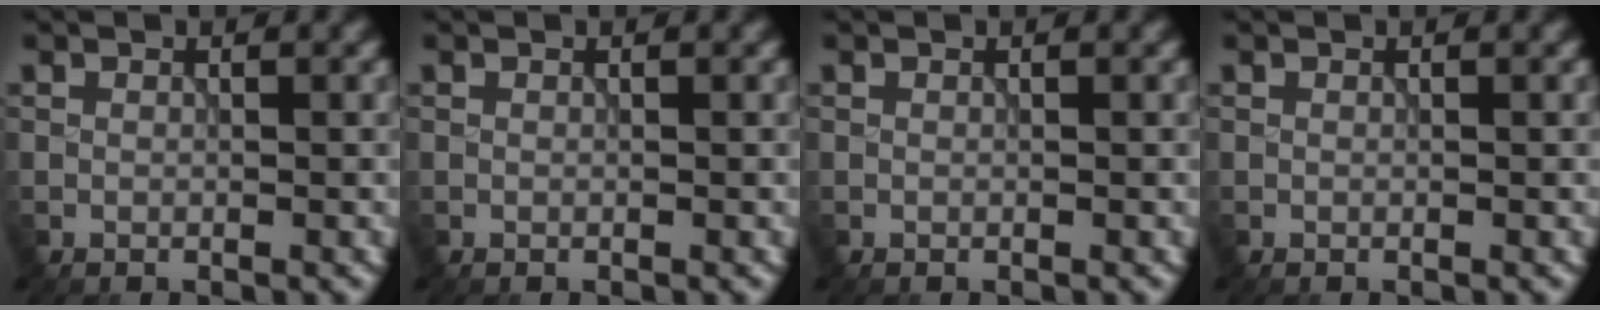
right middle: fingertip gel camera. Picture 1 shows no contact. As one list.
[{"total": 0.0}, {"total": 0.0}, {"total": 0.0}]